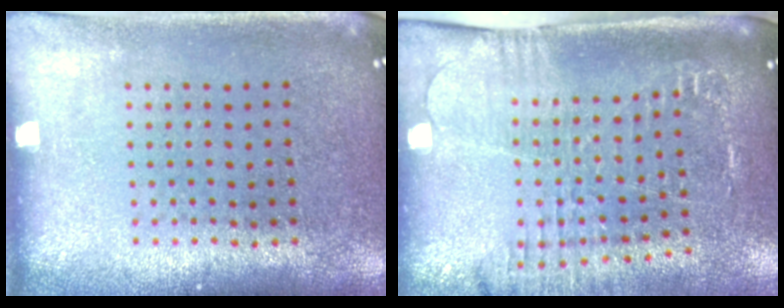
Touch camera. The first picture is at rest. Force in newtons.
{"total": 1.9, "press": 1.8, "slide": 0.8}